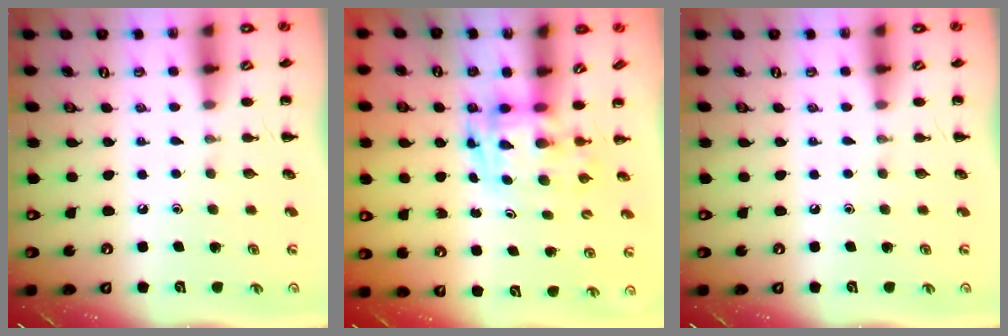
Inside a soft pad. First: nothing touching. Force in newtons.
{"total": 3.4, "press": 3.4, "slide": 0.6}
{"total": 0.0}